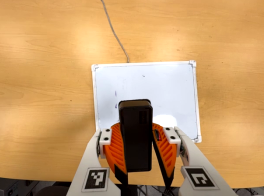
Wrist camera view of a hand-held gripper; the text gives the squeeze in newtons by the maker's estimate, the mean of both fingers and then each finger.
{"total": 10.5, "left": 10.3, "right": 10.6}